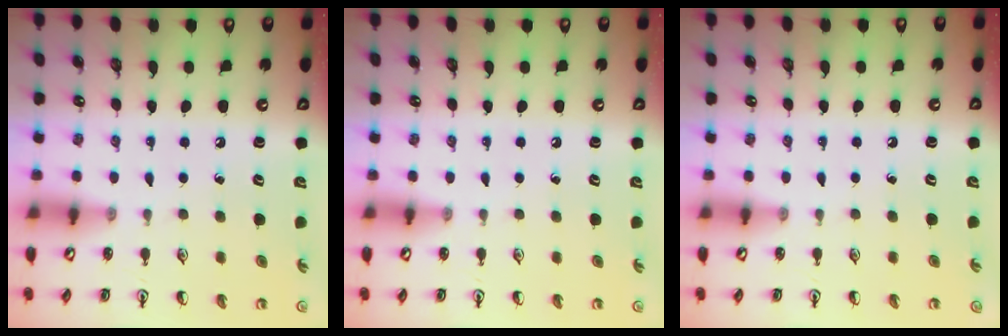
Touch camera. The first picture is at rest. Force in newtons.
{"total": 0.0}
{"total": 0.0}